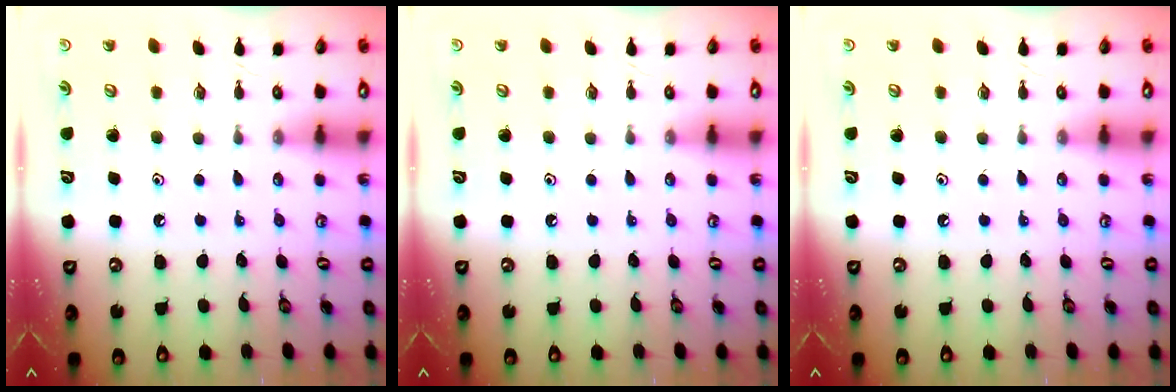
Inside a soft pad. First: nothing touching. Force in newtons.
{"total": 0.0}
{"total": 0.0}